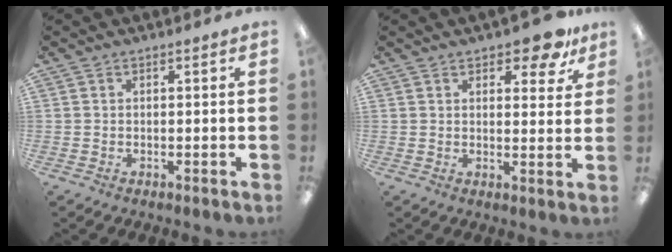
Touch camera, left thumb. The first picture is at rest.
{"total": 7.3, "force": [5.4, 2.9, 4.0], "torque": [-0.043, -0.026, 0.088]}